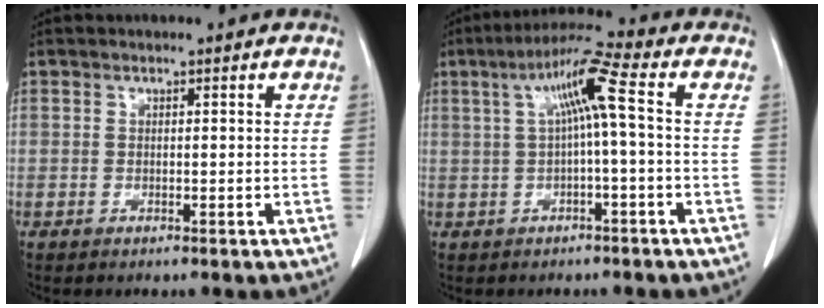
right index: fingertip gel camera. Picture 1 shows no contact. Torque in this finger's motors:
{"motor_torque": [0.97, 0.01, 0.38, 0.13]}